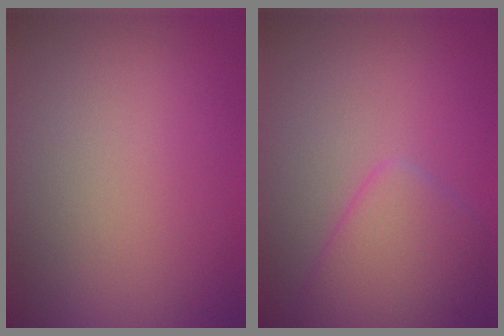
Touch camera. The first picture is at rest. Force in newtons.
{"total": 3.8, "press": 3.8, "slide": 0.2}